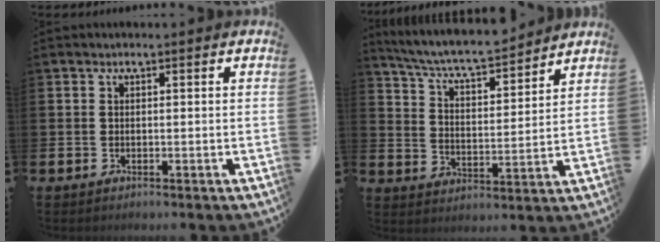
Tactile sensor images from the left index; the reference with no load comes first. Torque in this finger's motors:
{"motor_torque": [1.01, -1.13, 0.51, 0.18]}